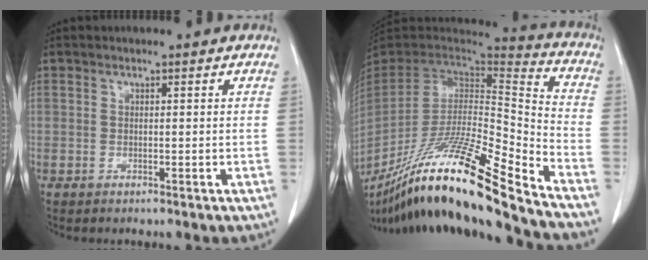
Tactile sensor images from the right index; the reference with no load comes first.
{"total": 26.4, "force": [-20.0, -0.1, 17.2], "torque": [-0.291, -0.046, -0.361]}